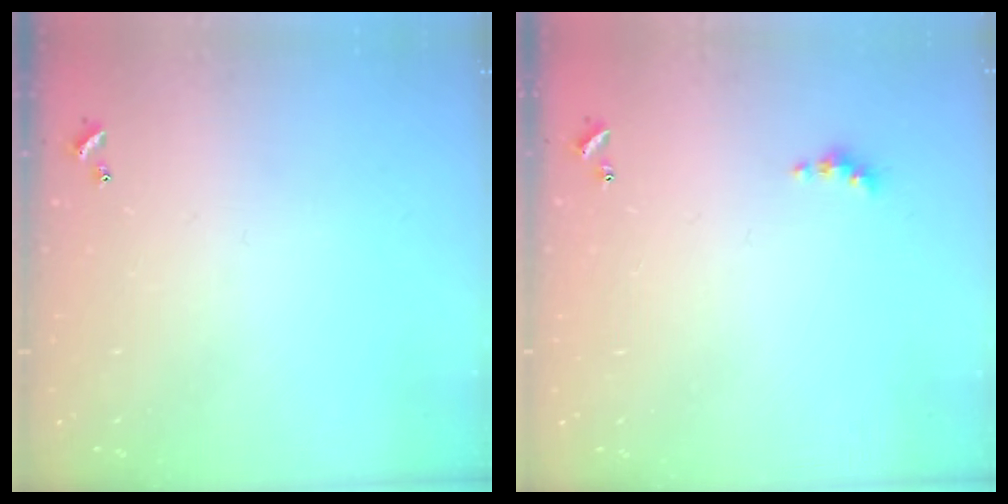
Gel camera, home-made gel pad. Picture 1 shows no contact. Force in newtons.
{"total": 2.5, "press": 2.5, "slide": 0.5}